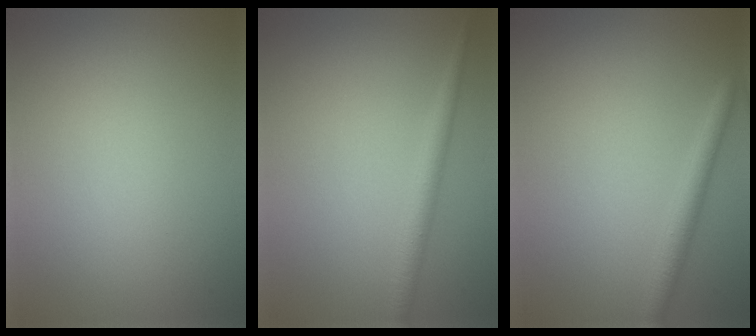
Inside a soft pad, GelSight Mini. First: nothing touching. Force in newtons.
{"total": 2.1, "press": 2.1, "slide": 0.1}
{"total": 2.1, "press": 2.0, "slide": 0.2}